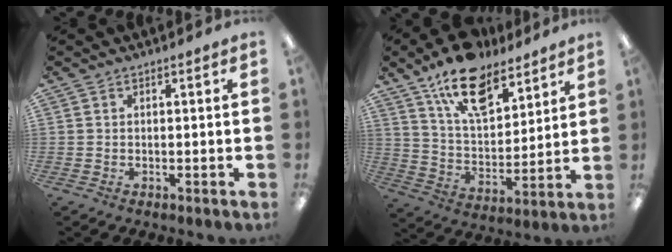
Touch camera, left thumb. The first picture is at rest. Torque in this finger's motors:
{"motor_torque": [0.28, 0.27, 1.42, -1.35, 0.17]}